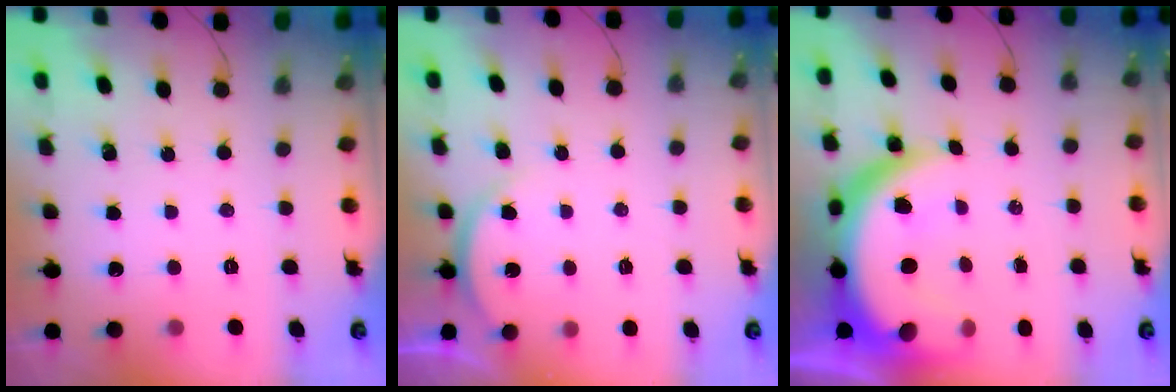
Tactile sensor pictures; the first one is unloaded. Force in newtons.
{"total": 4.3, "press": 4.2, "slide": 0.6}
{"total": 14.2, "press": 14.2, "slide": 1.3}